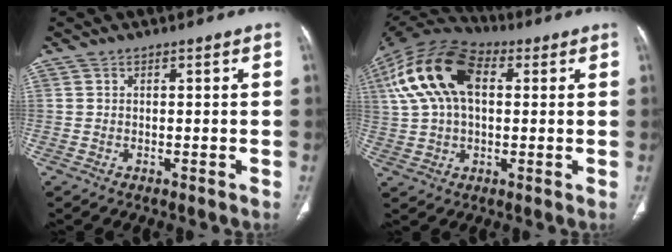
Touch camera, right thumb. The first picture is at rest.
{"total": 17.7, "force": [4.3, 10.4, 13.7], "torque": [-0.266, 0.028, 0.071]}